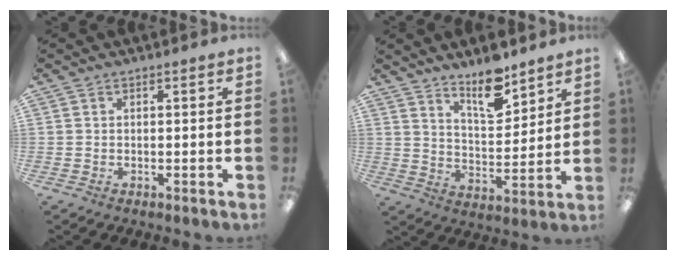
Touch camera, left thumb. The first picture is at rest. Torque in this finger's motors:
{"motor_torque": [0.22, 0.20, 0.04, -0.26, 0.12]}